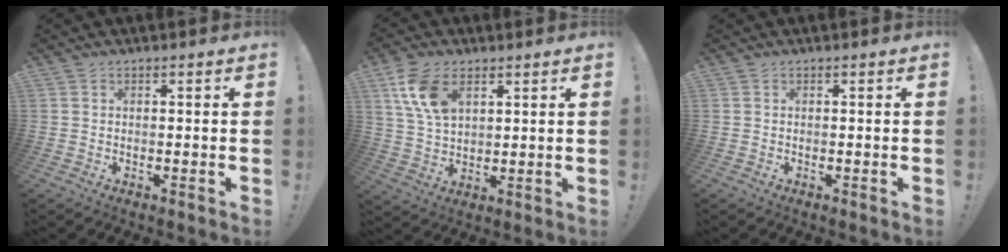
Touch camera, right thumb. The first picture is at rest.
{"total": 11.3, "force": [5.5, 6.5, 7.5], "torque": [-0.141, -0.015, 0.102]}
{"total": 0.0}